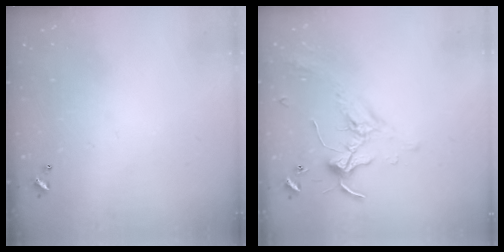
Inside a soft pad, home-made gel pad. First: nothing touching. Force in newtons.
{"total": 1.8, "press": 1.8, "slide": 0.2}